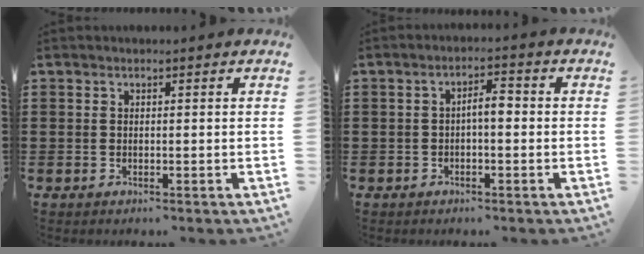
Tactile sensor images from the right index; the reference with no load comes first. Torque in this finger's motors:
{"motor_torque": [0.61, -0.59, 0.10, 0.10]}